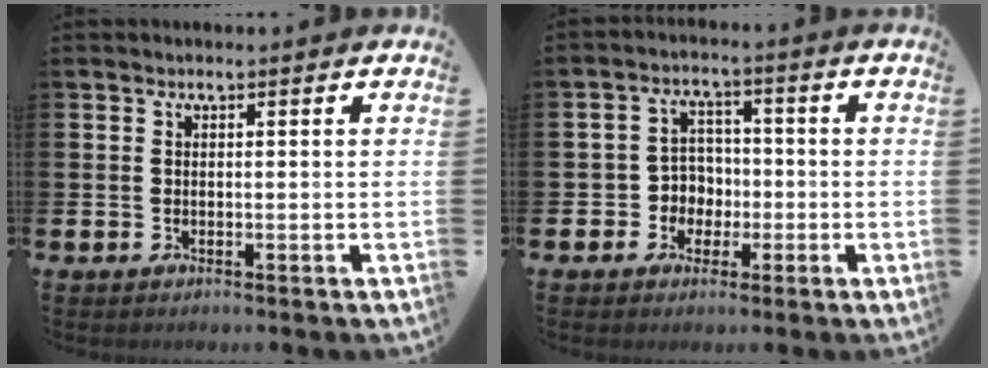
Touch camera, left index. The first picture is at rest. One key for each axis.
{"total": 4.2, "fx": -0.9, "fy": 4.0, "fz": 0.6, "tx": -0.034, "ty": 0.005, "tz": -0.024}